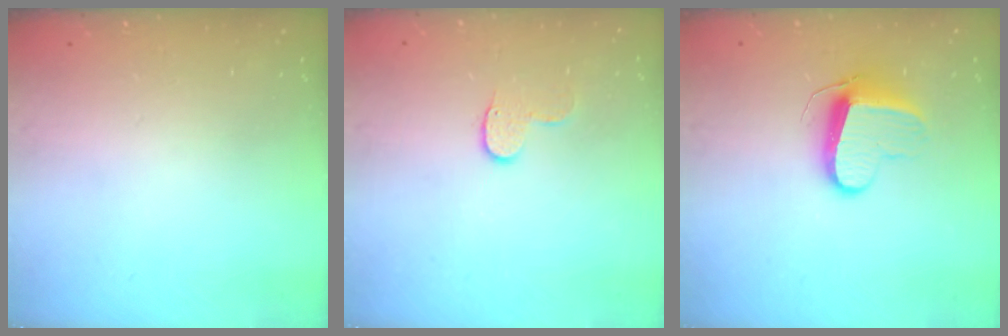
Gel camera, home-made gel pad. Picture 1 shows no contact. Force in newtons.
{"total": 6.0, "press": 6.0, "slide": 0.6}
{"total": 9.8, "press": 9.8, "slide": 0.4}